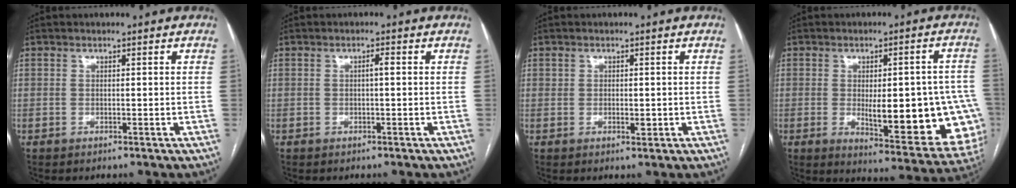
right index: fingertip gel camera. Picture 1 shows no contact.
{"total": 1.1, "force": [0.0, 0.1, 1.1], "torque": [-0.017, 0.003, 0.000]}
{"total": 1.5, "force": [-0.1, 0.9, 1.3], "torque": [-0.018, -0.002, 0.000]}
{"total": 19.5, "force": [-3.1, 5.9, 18.3], "torque": [-0.150, 0.011, -0.014]}